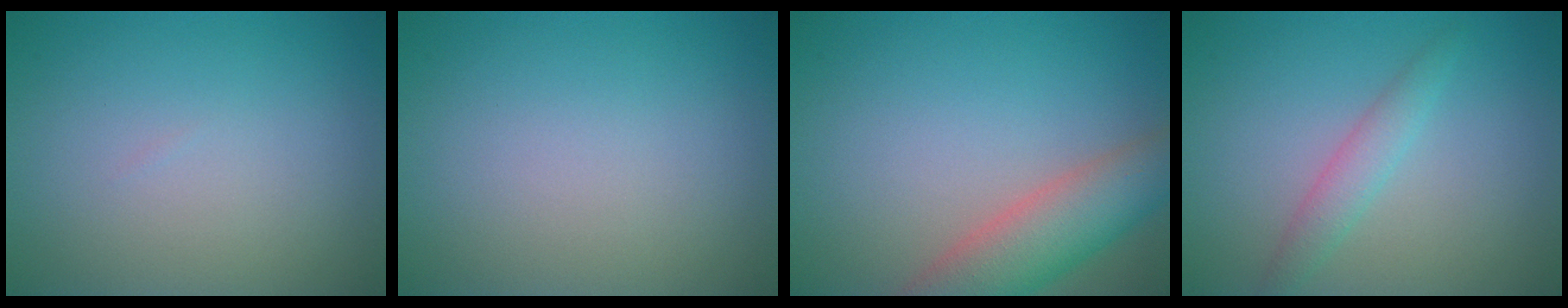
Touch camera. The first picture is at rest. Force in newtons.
{"total": 0.0}
{"total": 6.1, "press": 6.1, "slide": 0.5}
{"total": 2.0, "press": 2.0, "slide": 0.0}